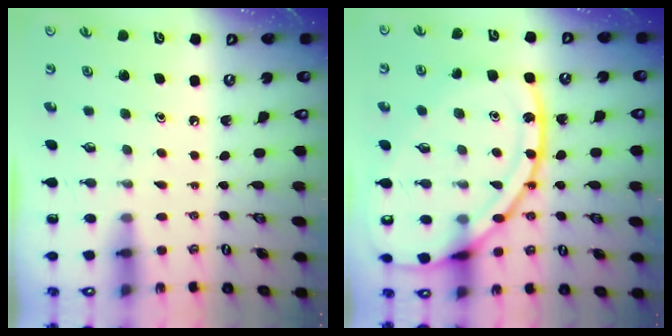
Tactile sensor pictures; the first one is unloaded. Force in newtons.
{"total": 19.6, "press": 19.5, "slide": 2.0}